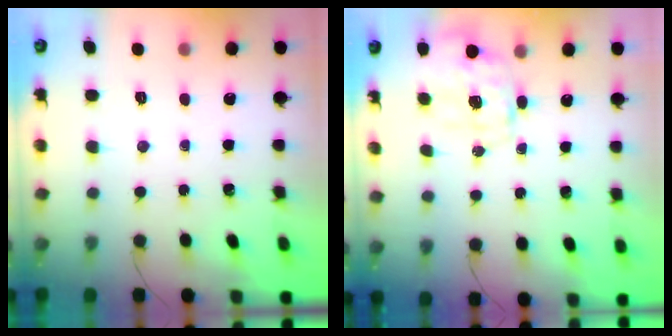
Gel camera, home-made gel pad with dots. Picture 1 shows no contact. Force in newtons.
{"total": 2.8, "press": 2.7, "slide": 0.9}